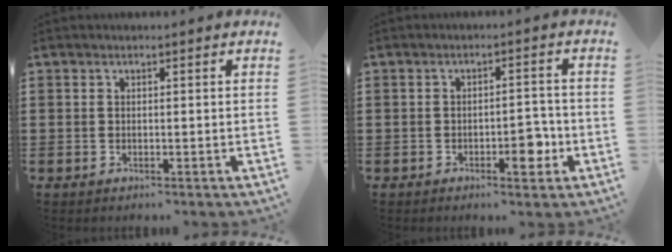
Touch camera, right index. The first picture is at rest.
{"total": 4.6, "force": [-1.9, 1.8, 3.8], "torque": [-0.053, 0.004, -0.034]}